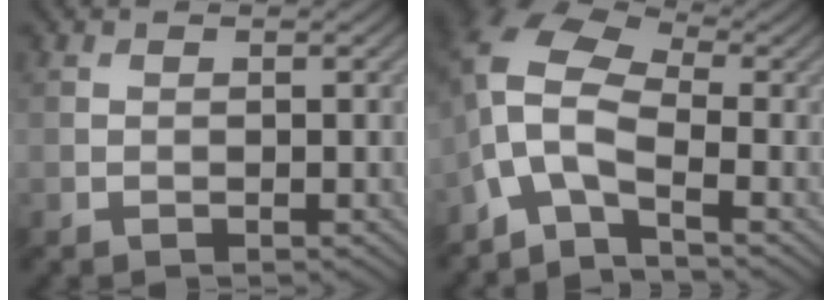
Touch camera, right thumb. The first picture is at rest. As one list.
[{"total": 7.7, "force": [-3.2, 3.3, 6.1], "torque": [-0.128, 0.006, -0.092]}]